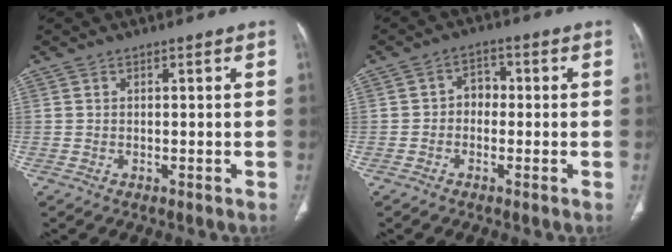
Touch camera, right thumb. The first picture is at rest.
{"total": 3.6, "force": [-0.5, 2.9, 2.1], "torque": [-0.013, 0.018, -0.021]}